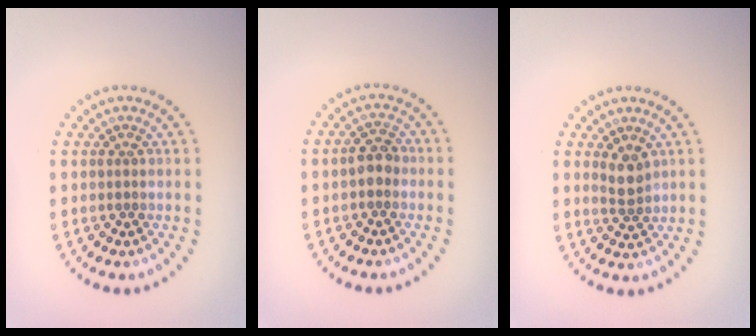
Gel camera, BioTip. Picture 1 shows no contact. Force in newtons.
{"total": 2.1, "press": 2.0, "slide": 0.5}
{"total": 2.1, "press": 1.9, "slide": 1.0}